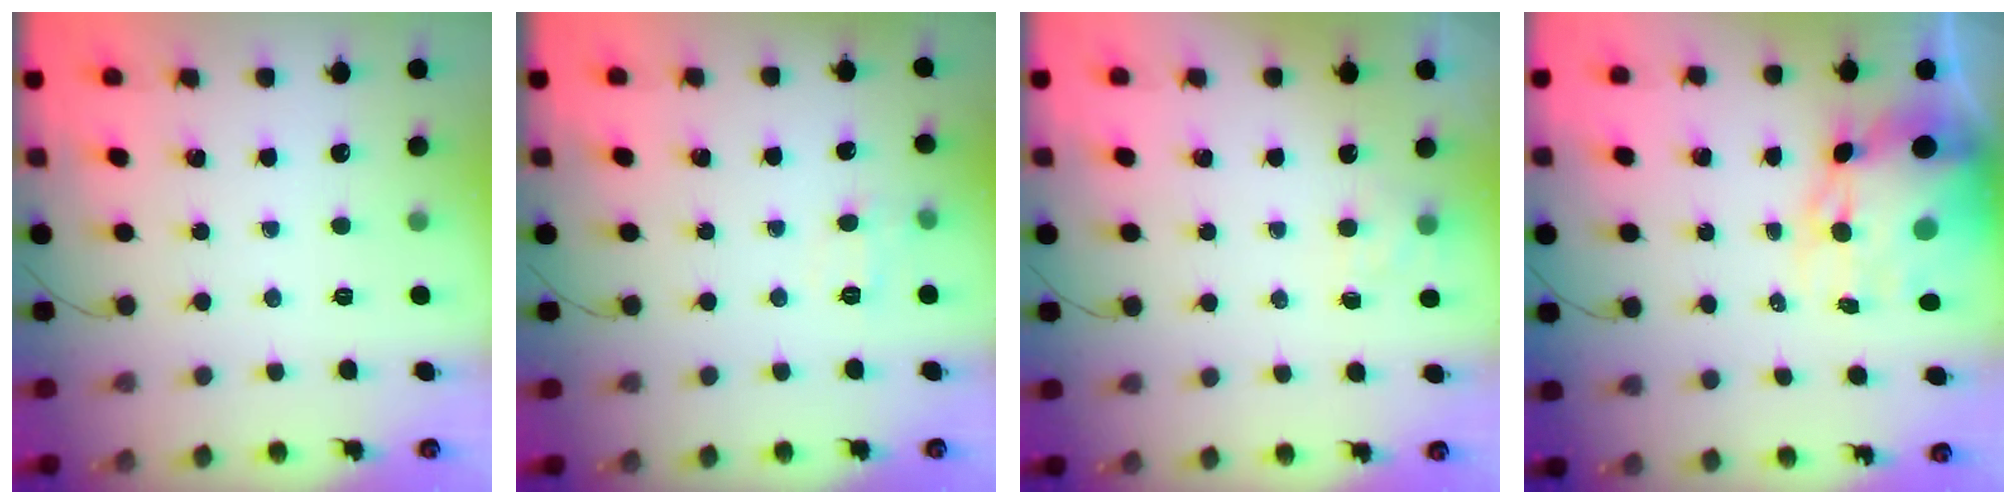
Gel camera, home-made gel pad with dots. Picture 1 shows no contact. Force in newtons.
{"total": 6.6, "press": 6.4, "slide": 1.3}
{"total": 4.4, "press": 4.2, "slide": 1.4}
{"total": 12.9, "press": 12.5, "slide": 3.2}